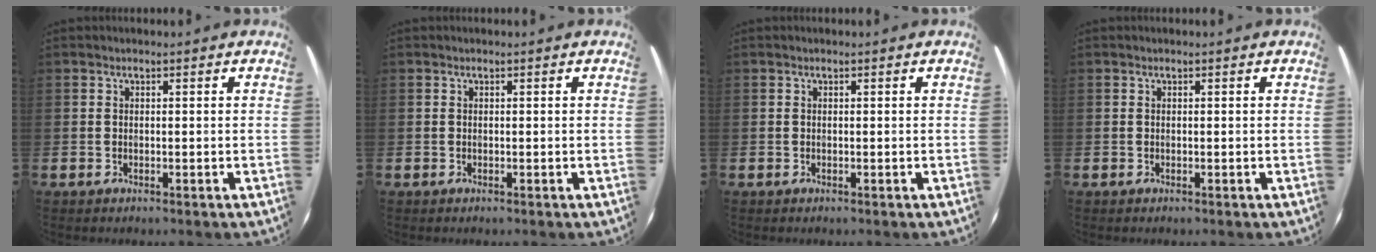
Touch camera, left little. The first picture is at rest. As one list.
[{"total": 0.0}, {"total": 0.0}, {"total": 0.0}]